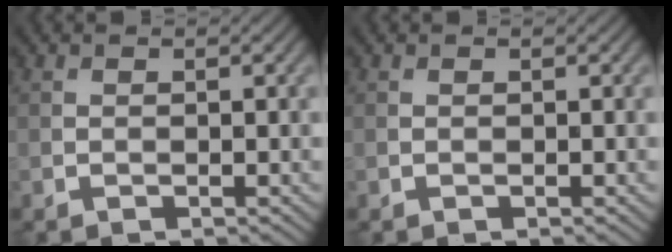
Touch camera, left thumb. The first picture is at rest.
{"total": 0.0}